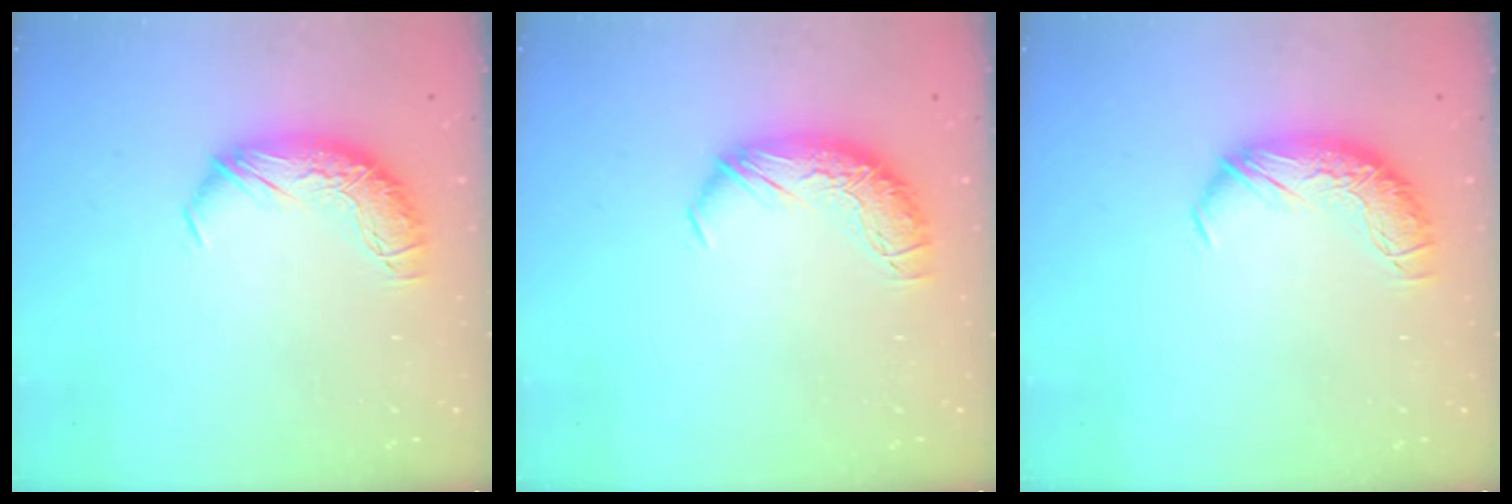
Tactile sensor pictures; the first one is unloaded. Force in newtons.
{"total": 0.0}
{"total": 0.0}